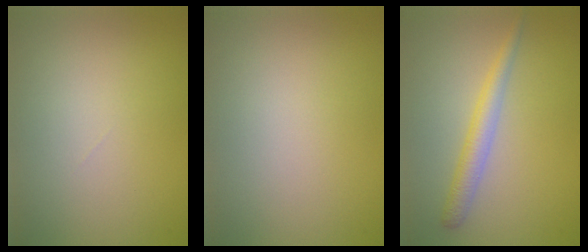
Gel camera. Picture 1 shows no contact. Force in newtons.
{"total": 0.0}
{"total": 2.5, "press": 2.5, "slide": 0.0}